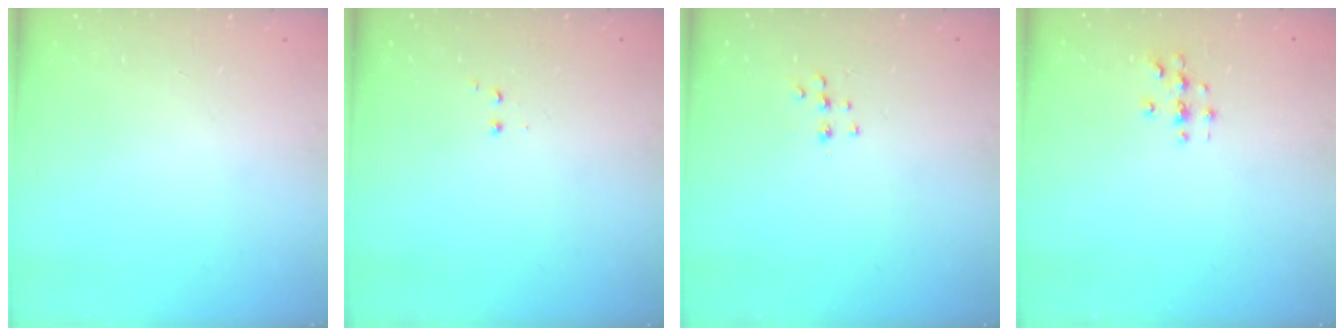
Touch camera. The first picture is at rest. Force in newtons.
{"total": 1.2, "press": 1.1, "slide": 0.5}
{"total": 5.8, "press": 5.8, "slide": 0.4}
{"total": 2.7, "press": 2.7, "slide": 0.3}